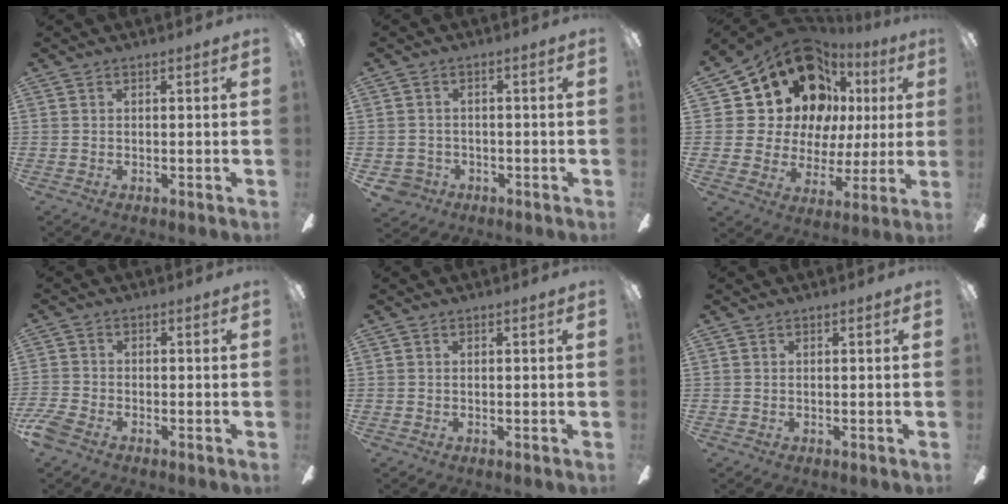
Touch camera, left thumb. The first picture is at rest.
{"total": 3.5, "force": [-1.7, 3.1, 0.7], "torque": [-0.027, 0.006, -0.034]}
{"total": 18.8, "force": [10.6, 12.5, 9.1], "torque": [-0.177, -0.060, 0.207]}
{"total": 3.8, "force": [-2.6, 1.9, 2.0], "torque": [-0.054, 0.007, -0.053]}
{"total": 0.0}
{"total": 0.0}